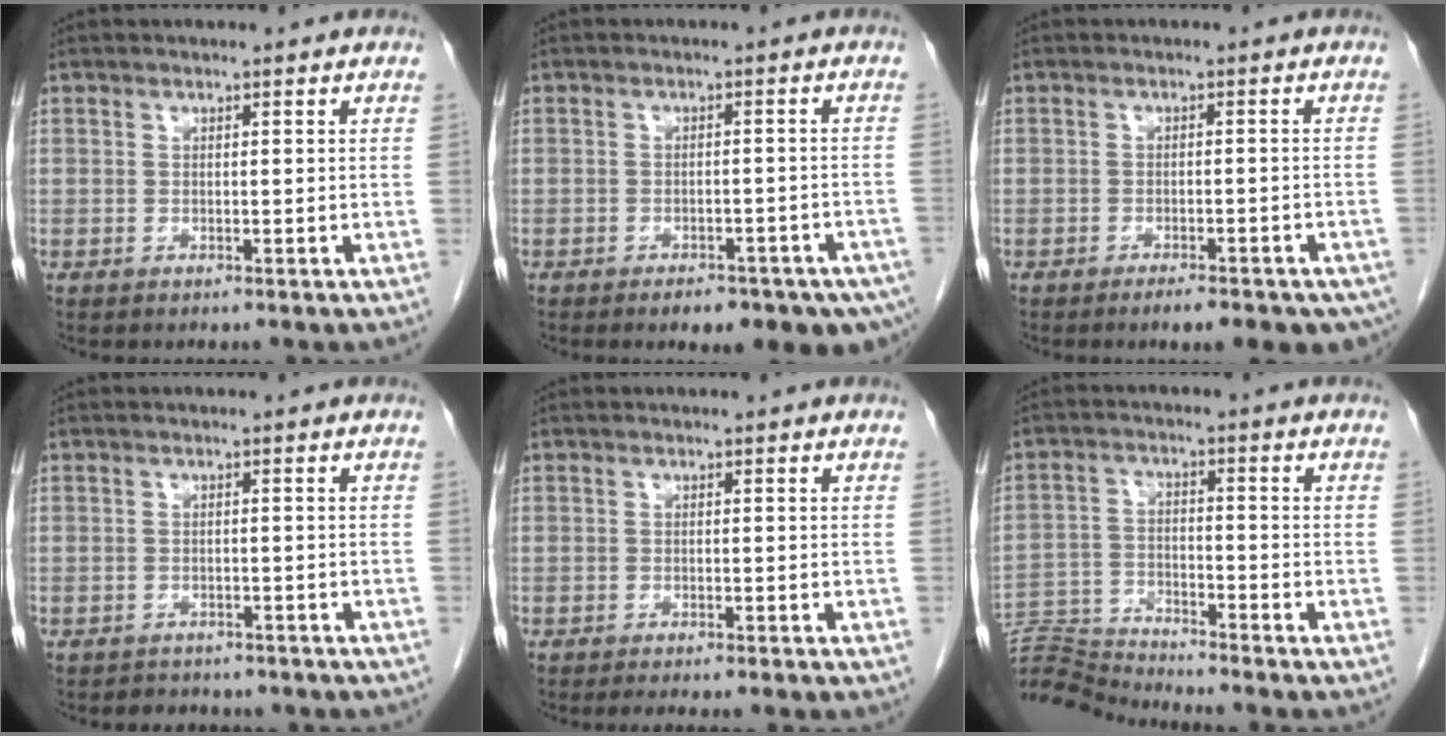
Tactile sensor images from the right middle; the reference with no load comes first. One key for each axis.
{"total": 10.9, "fx": -7.6, "fy": 4.4, "fz": 6.6, "tx": -0.064, "ty": 0.002, "tz": -0.094}
{"total": 9.4, "fx": -6.7, "fy": 3.0, "fz": 5.8, "tx": -0.056, "ty": 0.000, "tz": -0.086}
{"total": 5.5, "fx": -4.7, "fy": 2.5, "fz": 1.3, "tx": -0.019, "ty": 0.007, "tz": -0.050}
{"total": 4.9, "fx": -4.0, "fy": 0.7, "fz": 2.7, "tx": -0.025, "ty": -0.007, "tz": -0.051}
{"total": 8.7, "fx": -8.5, "fy": -1.7, "fz": -0.3, "tx": 0.000, "ty": 0.003, "tz": -0.162}